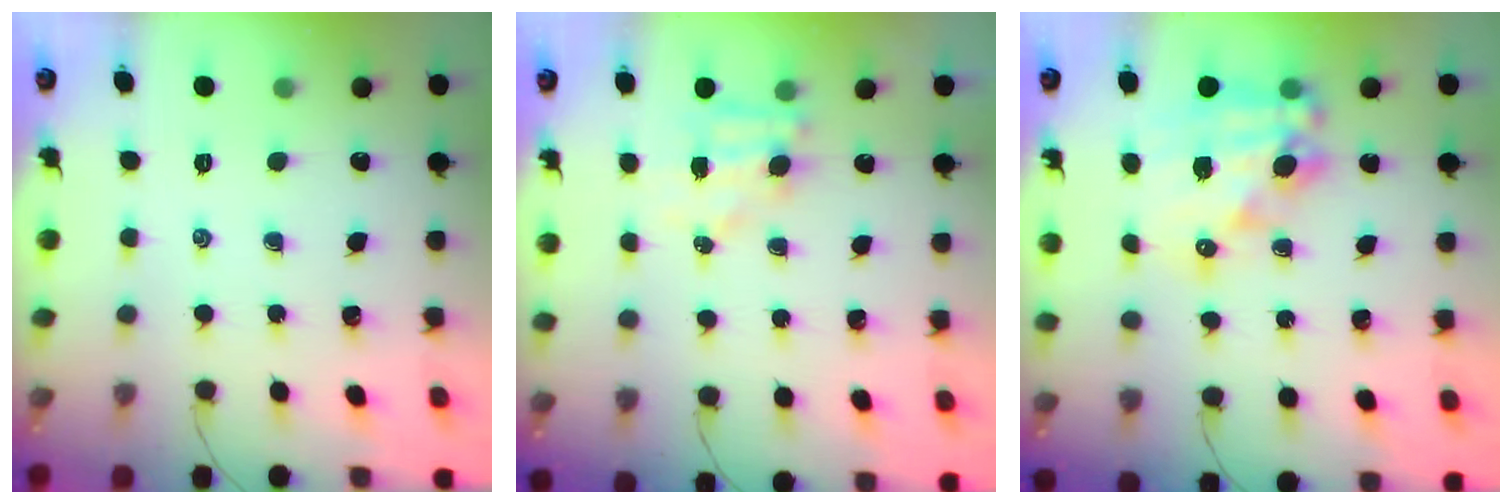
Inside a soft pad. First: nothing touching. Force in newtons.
{"total": 4.8, "press": 4.8, "slide": 0.6}
{"total": 14.8, "press": 14.5, "slide": 3.0}